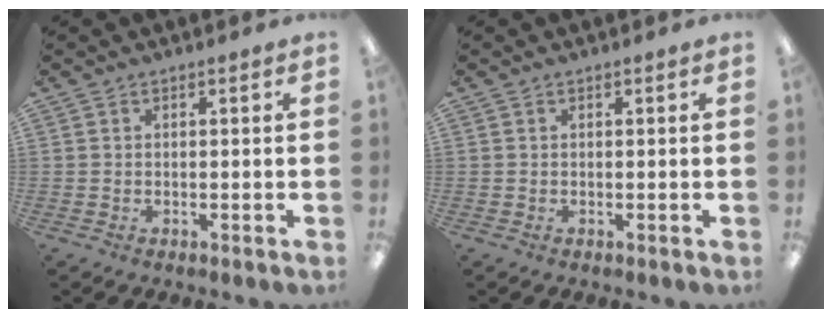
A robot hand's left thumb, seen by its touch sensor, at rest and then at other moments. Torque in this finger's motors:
{"motor_torque": [0.02, 0.00, 0.19, -0.13, 0.01]}